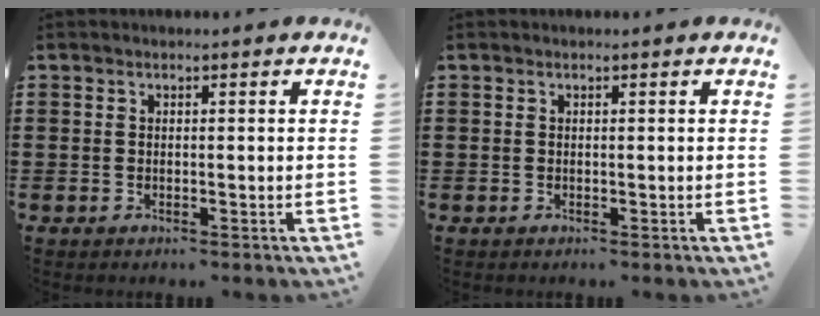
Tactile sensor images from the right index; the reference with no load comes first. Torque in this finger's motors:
{"motor_torque": [-2.14, 0.00, -1.05, -0.21]}